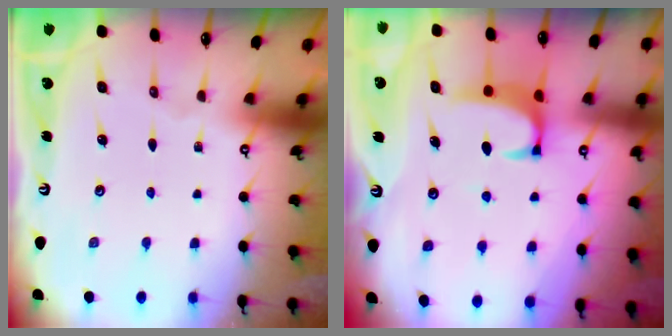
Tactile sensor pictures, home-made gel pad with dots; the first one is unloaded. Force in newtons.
{"total": 2.1, "press": 2.0, "slide": 0.3}